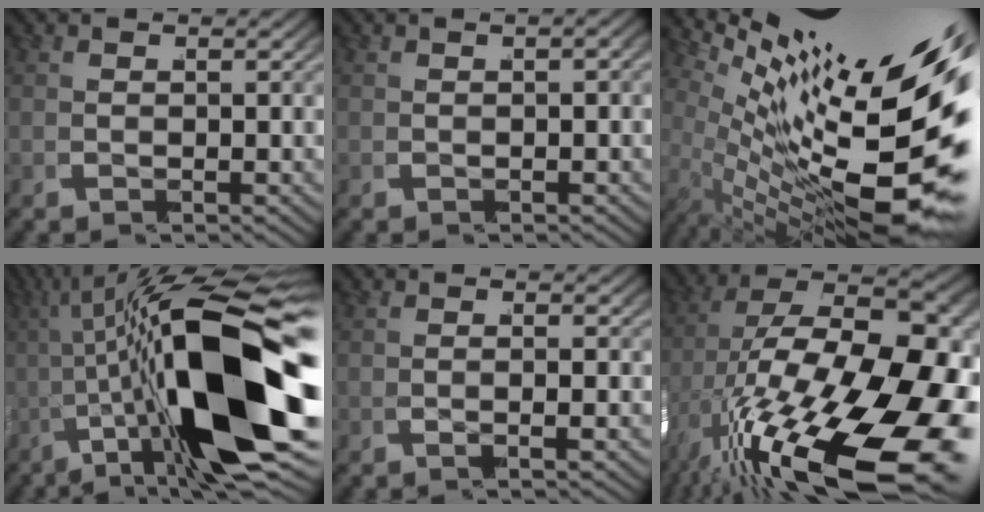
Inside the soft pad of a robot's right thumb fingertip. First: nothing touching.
{"total": 1.5, "force": [0.3, 0.8, 1.3], "torque": [-0.011, 0.008, 0.001]}
{"total": 18.6, "force": [-1.7, 9.8, 15.7], "torque": [-0.239, -0.045, -0.010]}
{"total": 20.3, "force": [-2.8, 9.1, 17.9], "torque": [-0.305, -0.039, -0.032]}
{"total": 1.5, "force": [-1.0, 0.4, 1.1], "torque": [-0.025, 0.000, -0.023]}
{"total": 22.6, "force": [-7.8, 12.5, 17.1], "torque": [-0.341, -0.100, -0.072]}